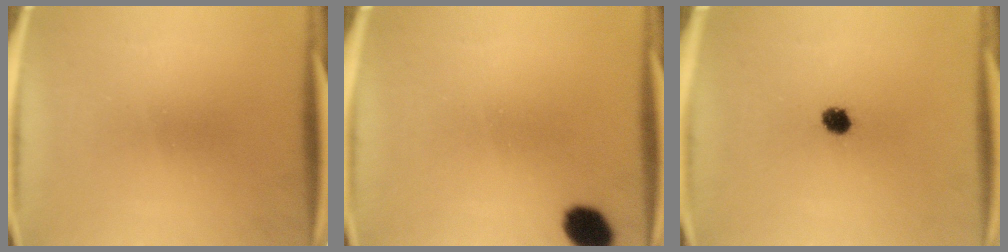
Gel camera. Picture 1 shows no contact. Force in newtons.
{"total": 6.3}
{"total": 3.5}